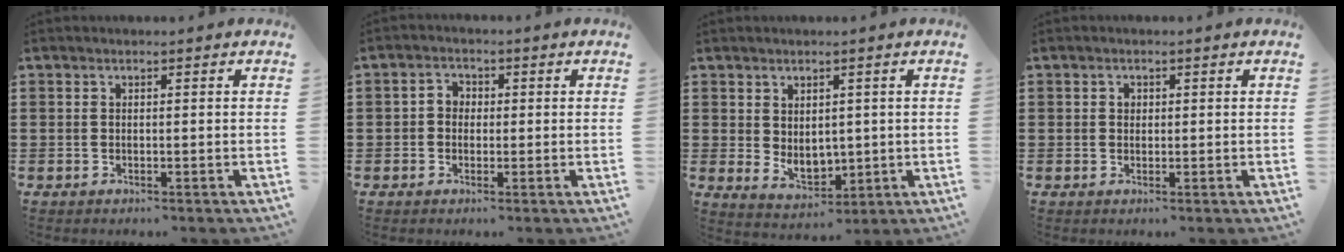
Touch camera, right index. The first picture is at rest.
{"total": 2.1, "force": [-0.5, 1.8, 0.9], "torque": [-0.023, 0.009, -0.012]}
{"total": 4.7, "force": [1.0, 3.5, 3.0], "torque": [-0.047, 0.002, 0.019]}
{"total": 0.9, "force": [0.3, 0.8, 0.3], "torque": [-0.008, 0.005, 0.005]}